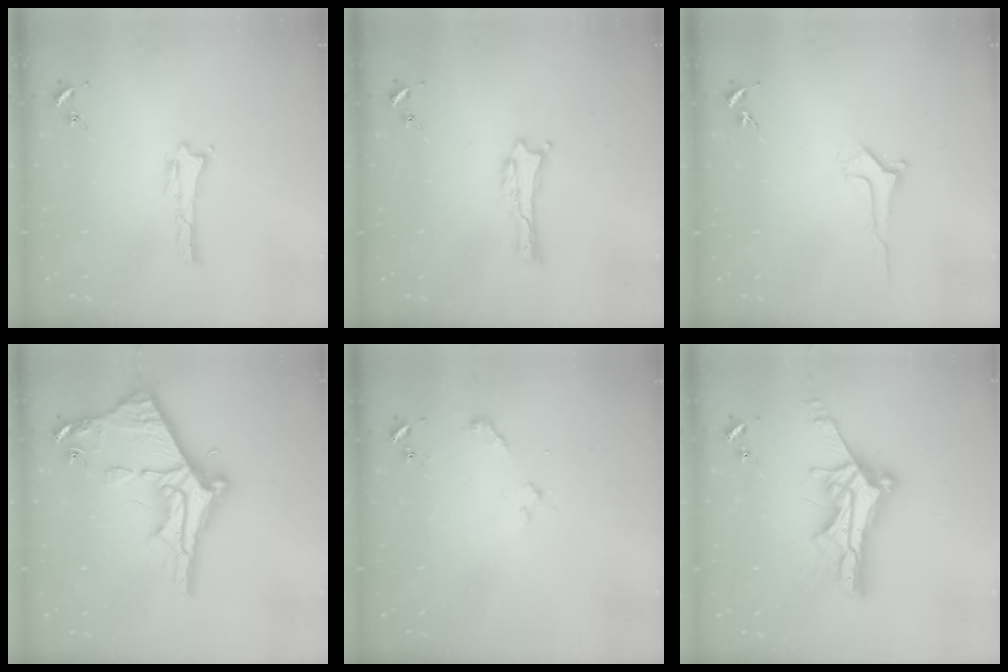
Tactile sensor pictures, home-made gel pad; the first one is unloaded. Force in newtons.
{"total": 0.0}
{"total": 1.0, "press": 1.0, "slide": 0.0}
{"total": 11.2, "press": 11.1, "slide": 1.1}
{"total": 2.4, "press": 2.3, "slide": 0.3}
{"total": 10.9, "press": 10.8, "slide": 0.9}